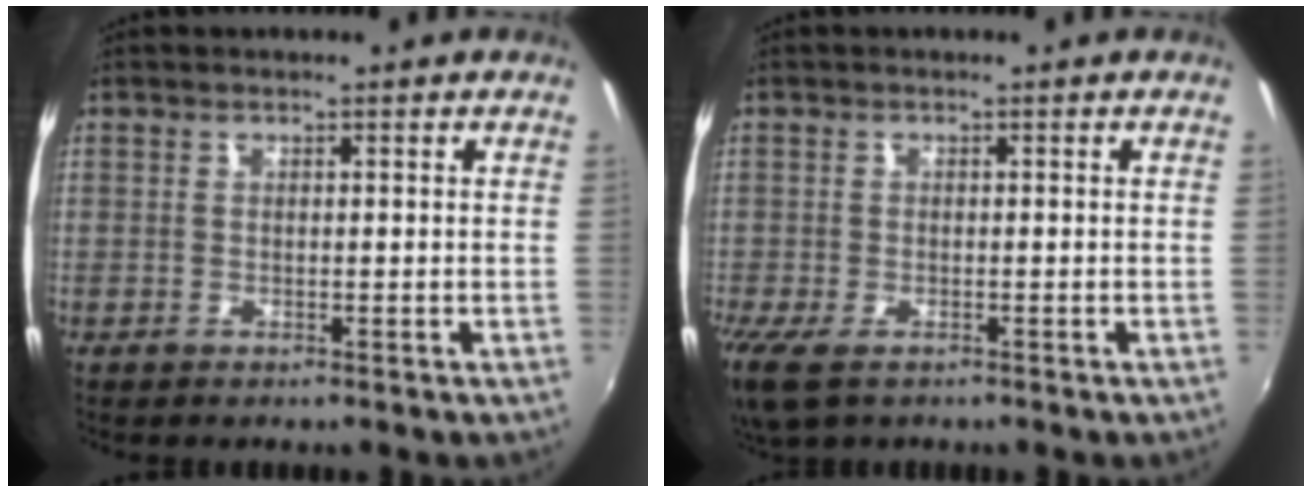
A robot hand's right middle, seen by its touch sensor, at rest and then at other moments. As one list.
[{"total": 6.0, "force": [-3.7, 2.7, 3.9], "torque": [-0.091, -0.028, -0.067]}]